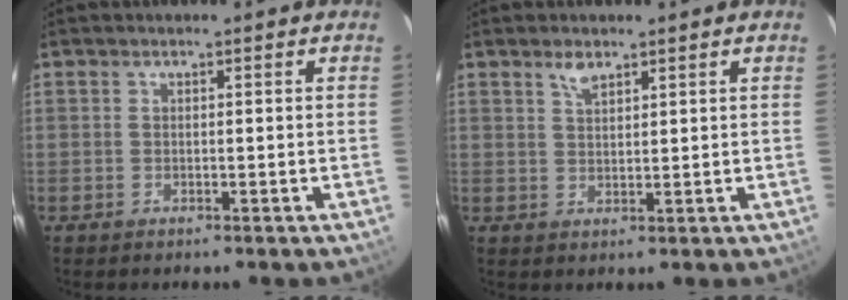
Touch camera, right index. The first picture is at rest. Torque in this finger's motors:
{"motor_torque": [0.16, 0.05, 0.03, 0.03]}